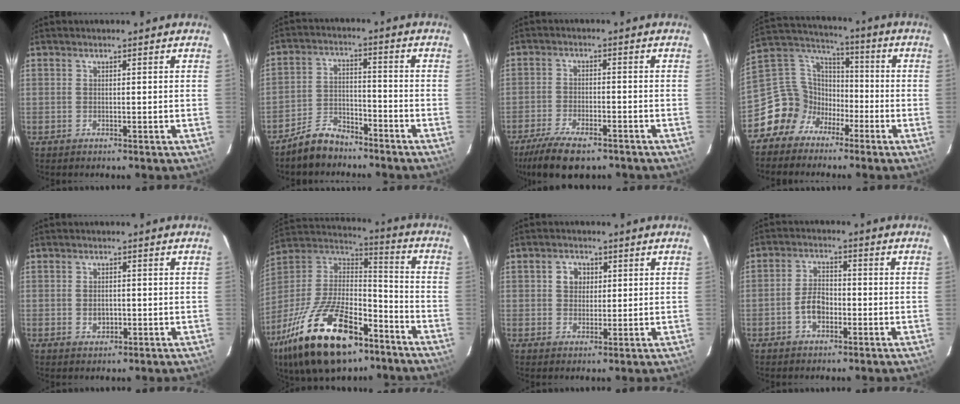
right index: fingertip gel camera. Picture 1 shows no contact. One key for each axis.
{"total": 6.9, "fx": -5.8, "fy": 3.1, "fz": 1.9, "tx": -0.054, "ty": 0.022, "tz": -0.100}
{"total": 11.8, "fx": -8.9, "fy": 4.1, "fz": 6.5, "tx": -0.153, "ty": -0.025, "tz": -0.153}
{"total": 11.8, "fx": -6.4, "fy": 9.5, "fz": 2.7, "tx": -0.068, "ty": 0.050, "tz": -0.124}
{"total": 2.5, "fx": -0.4, "fy": 1.9, "fz": 1.6, "tx": -0.026, "ty": 0.000, "tz": -0.005}
{"total": 28.8, "fx": -17.3, "fy": 12.9, "fz": 19.0, "tx": -0.377, "ty": -0.015, "tz": -0.282}
{"total": 3.8, "fx": 1.1, "fy": 3.3, "fz": 1.6, "tx": -0.024, "ty": 0.012, "tz": 0.020}
{"total": 5.2, "fx": -2.0, "fy": 3.2, "fz": 3.6, "tx": -0.076, "ty": 0.011, "tz": -0.034}